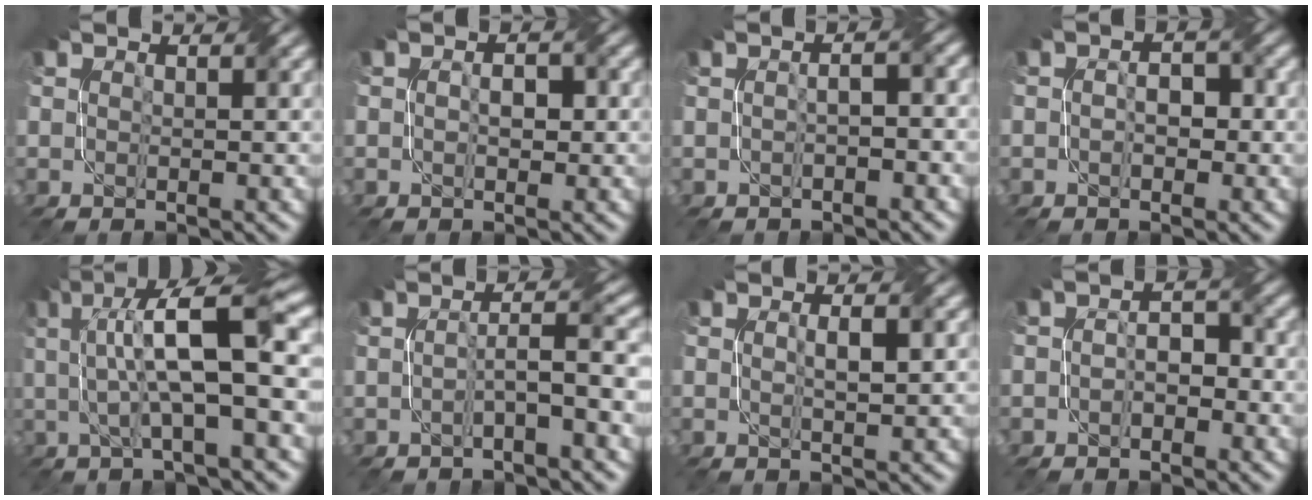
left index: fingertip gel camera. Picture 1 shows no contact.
{"total": 1.6, "force": [-0.2, 1.0, 1.3], "torque": [-0.019, 0.005, -0.004]}
{"total": 2.2, "force": [-0.3, 0.8, 2.0], "torque": [-0.031, 0.006, -0.012]}
{"total": 1.9, "force": [-0.5, 1.2, 1.4], "torque": [-0.010, 0.008, -0.014]}
{"total": 8.9, "force": [1.1, 2.0, 8.6], "torque": [-0.144, 0.013, 0.020]}
{"total": 3.3, "force": [-0.8, 0.3, 3.2], "torque": [-0.052, 0.014, -0.020]}
{"total": 1.5, "force": [0.2, 0.1, 1.5], "torque": [-0.027, 0.004, 0.005]}
{"total": 1.8, "force": [-0.8, 1.0, 1.3], "torque": [-0.022, 0.008, -0.015]}